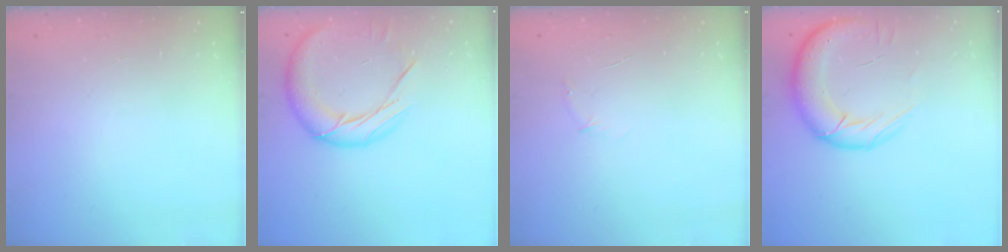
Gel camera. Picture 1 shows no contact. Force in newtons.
{"total": 14.2, "press": 14.2, "slide": 0.8}
{"total": 3.7, "press": 3.6, "slide": 1.0}
{"total": 17.6, "press": 17.3, "slide": 3.5}